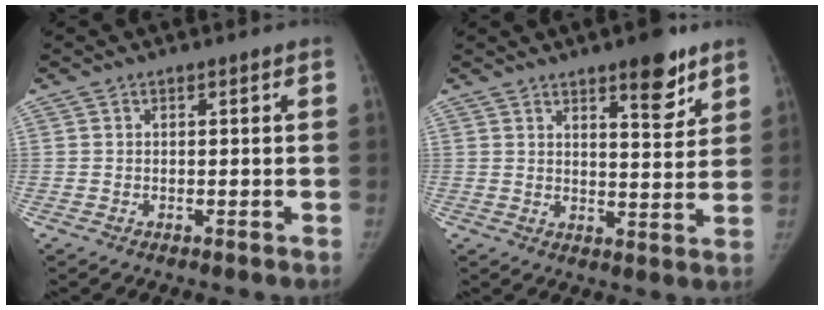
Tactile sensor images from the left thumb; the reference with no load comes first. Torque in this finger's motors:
{"motor_torque": [0.62, -0.36, 0.83, -0.50, 0.11]}